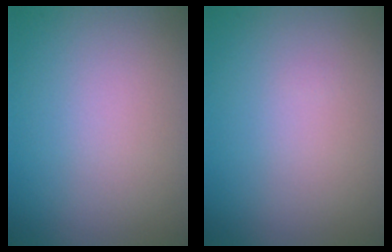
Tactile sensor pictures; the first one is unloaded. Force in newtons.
{"total": 0.0}